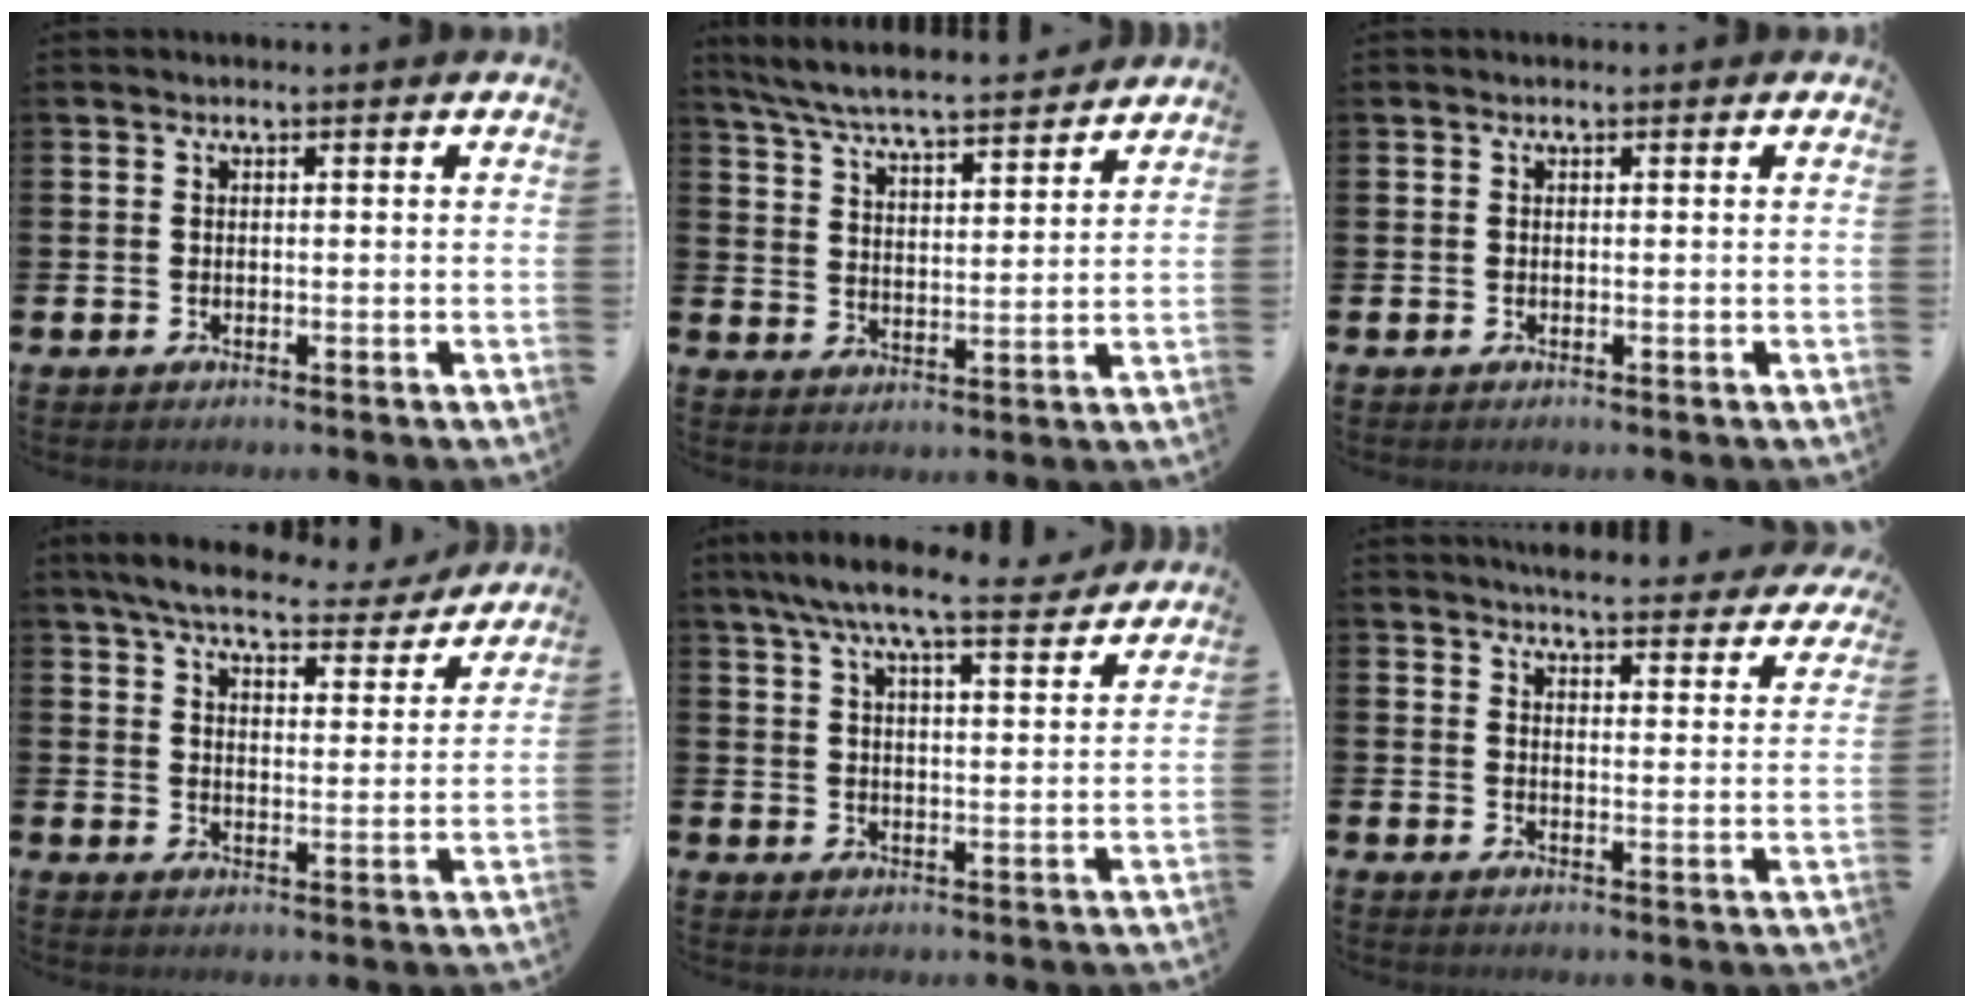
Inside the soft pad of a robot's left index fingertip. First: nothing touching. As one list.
[{"total": 6.8, "force": [6.4, 0.6, 2.1], "torque": [-0.068, -0.043, 0.111]}, {"total": 0.0}, {"total": 6.7, "force": [6.1, 1.5, 2.4], "torque": [-0.070, -0.030, 0.104]}, {"total": 8.2, "force": [7.2, 1.0, 3.7], "torque": [-0.080, -0.032, 0.126]}, {"total": 4.8, "force": [4.7, 0.4, 0.8], "torque": [-0.021, -0.037, 0.080]}]